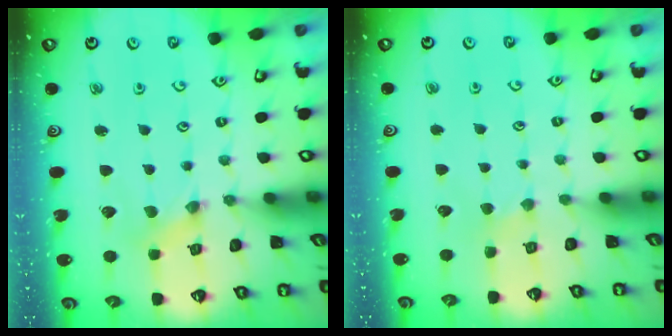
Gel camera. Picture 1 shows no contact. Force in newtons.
{"total": 2.0, "press": 1.9, "slide": 0.3}